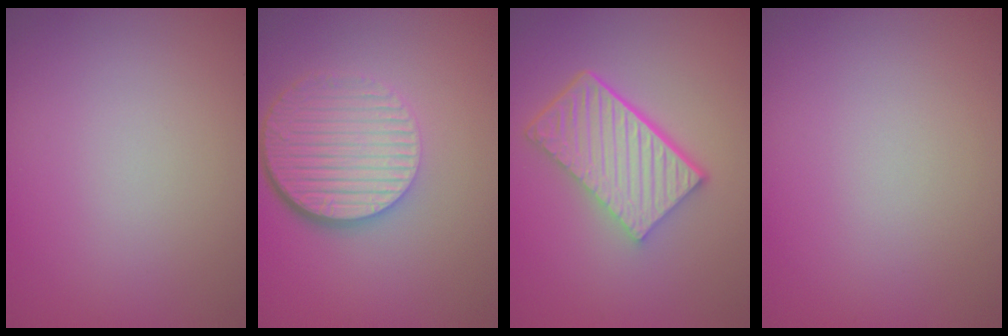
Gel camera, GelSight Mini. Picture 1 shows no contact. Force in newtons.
{"total": 6.3, "press": 4.3, "slide": 4.6}
{"total": 6.7, "press": 4.4, "slide": 4.9}
{"total": 0.0}